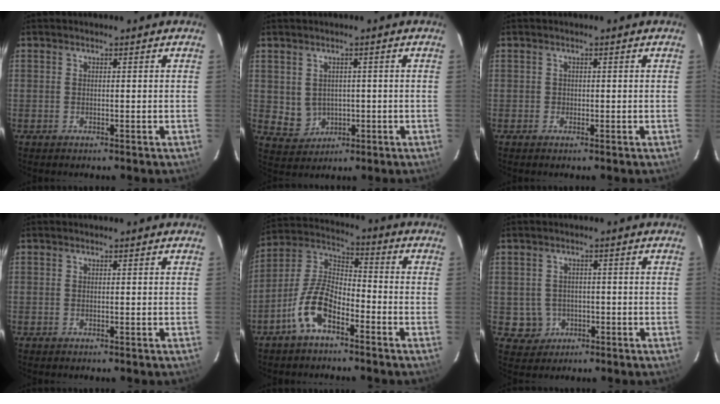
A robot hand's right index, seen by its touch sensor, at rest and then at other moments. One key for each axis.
{"total": 4.7, "fx": 0.2, "fy": 4.6, "fz": 1.1, "tx": -0.030, "ty": 0.009, "tz": 0.024}
{"total": 0.7, "fx": -0.2, "fy": 0.6, "fz": 0.0, "tx": 0.003, "ty": 0.001, "tz": -0.002}
{"total": 0.0}
{"total": 10.3, "fx": -5.8, "fy": 4.5, "fz": 7.2, "tx": -0.155, "ty": 0.020, "tz": -0.114}
{"total": 4.3, "fx": -0.8, "fy": 4.2, "fz": 0.3, "tx": -0.015, "ty": 0.016, "tz": -0.001}